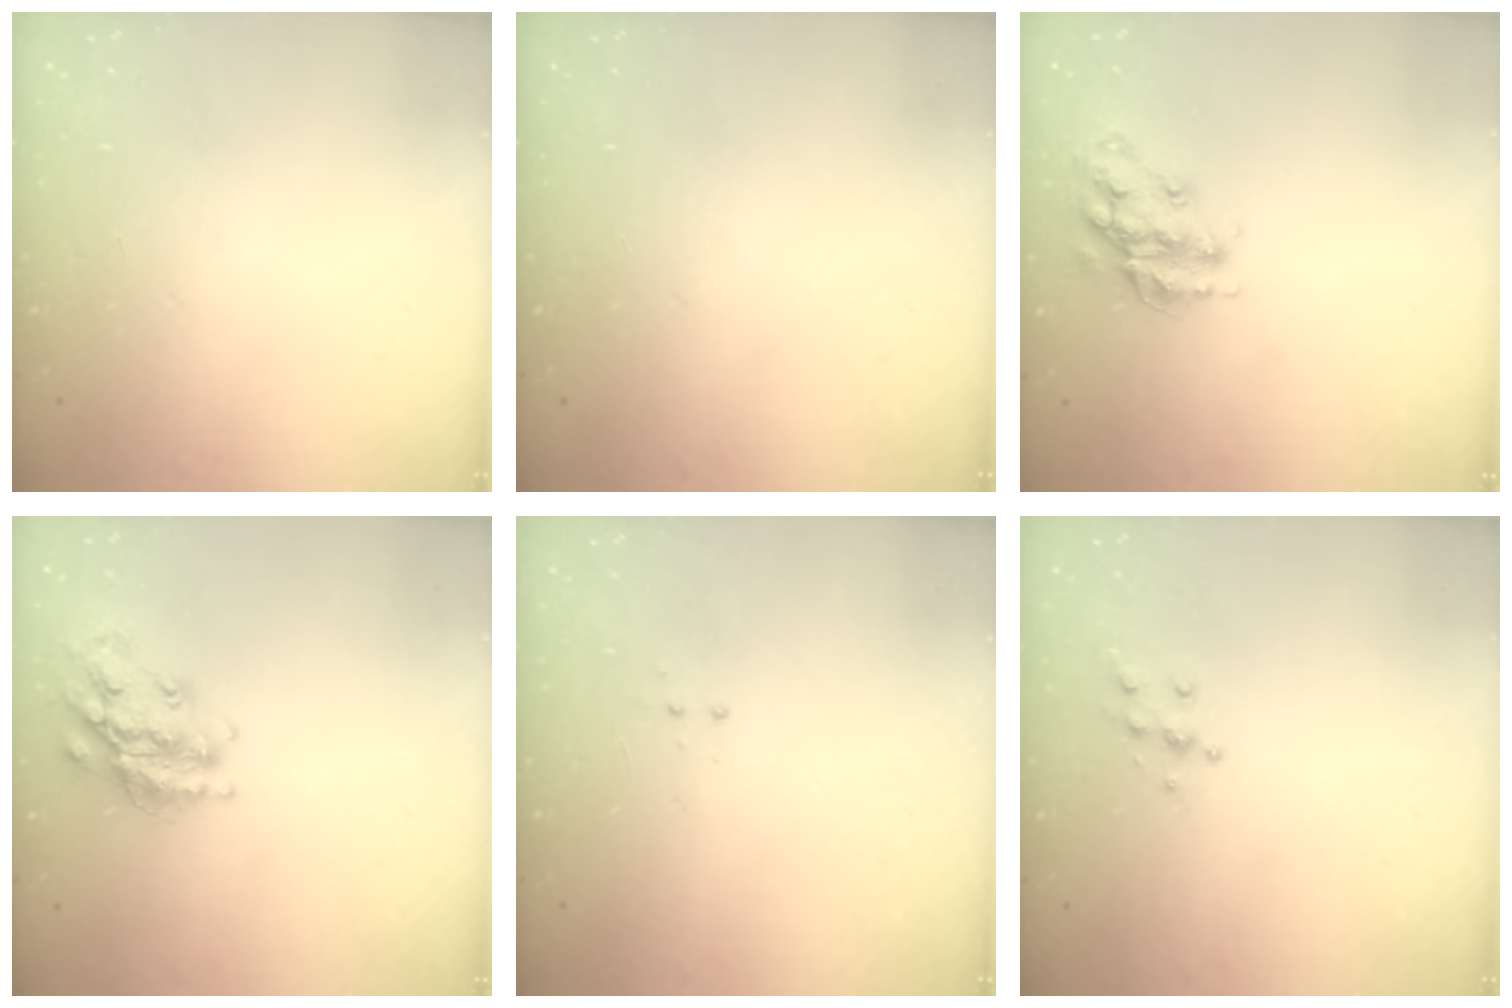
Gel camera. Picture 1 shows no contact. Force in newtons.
{"total": 0.0}
{"total": 14.6, "press": 14.5, "slide": 0.7}
{"total": 17.8, "press": 17.8, "slide": 1.3}
{"total": 3.3, "press": 3.2, "slide": 0.7}
{"total": 6.4, "press": 6.4, "slide": 0.6}